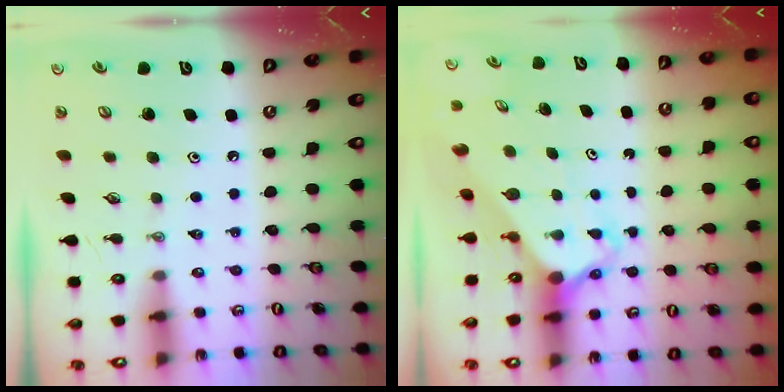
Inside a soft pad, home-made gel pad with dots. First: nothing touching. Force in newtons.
{"total": 3.2, "press": 3.2, "slide": 0.2}